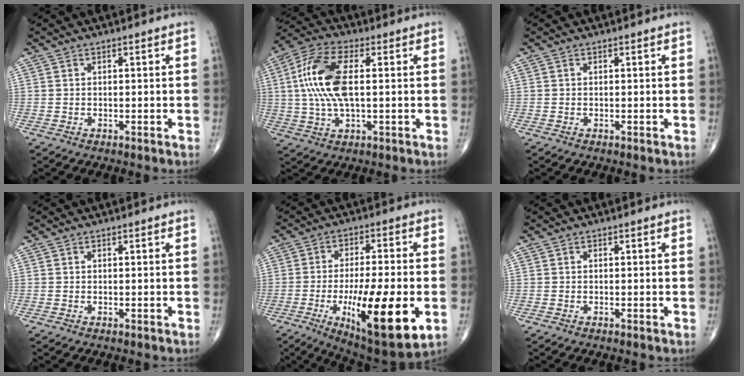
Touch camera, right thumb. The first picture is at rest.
{"total": 13.4, "force": [1.4, 5.8, 12.0], "torque": [-0.266, 0.016, 0.025]}
{"total": 0.0}
{"total": 0.0}
{"total": 20.1, "force": [-5.6, 5.5, 18.6], "torque": [-0.297, -0.008, -0.075]}
{"total": 0.0}